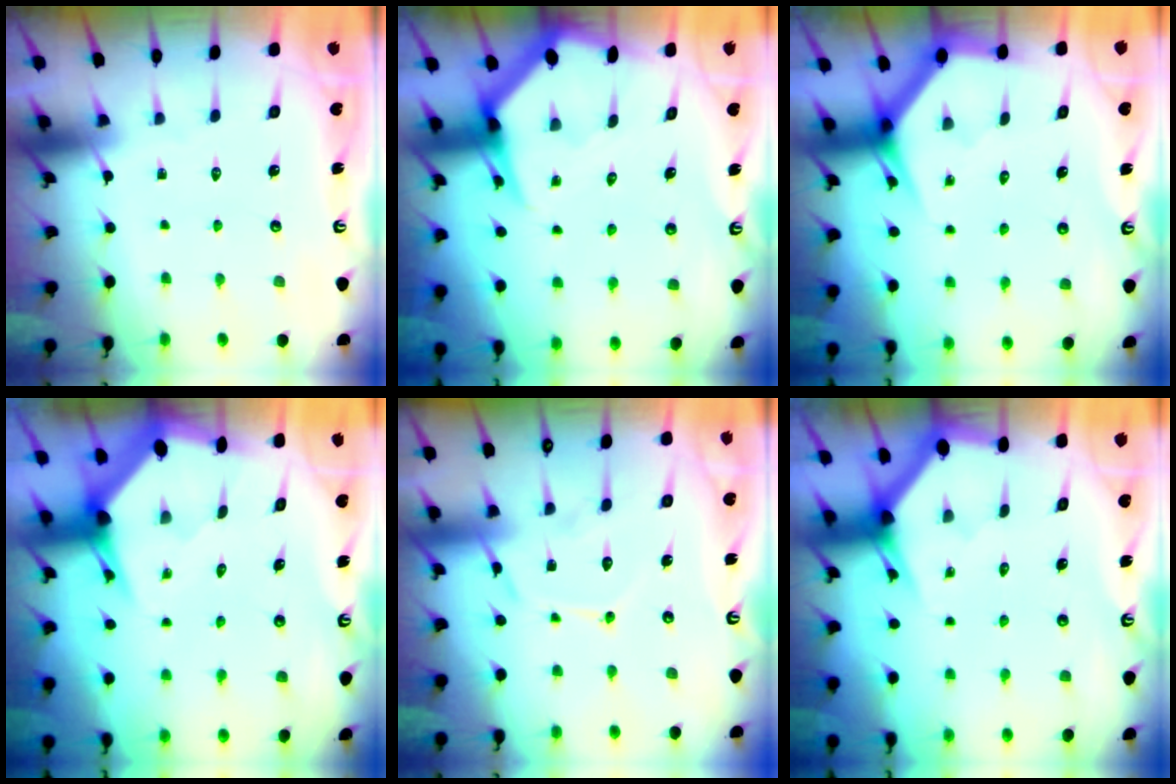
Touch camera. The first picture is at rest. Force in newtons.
{"total": 5.1, "press": 5.1, "slide": 0.6}
{"total": 3.6, "press": 3.6, "slide": 0.3}
{"total": 3.7, "press": 3.7, "slide": 0.2}
{"total": 11.8, "press": 11.7, "slide": 0.8}
{"total": 3.0, "press": 3.0, "slide": 0.1}